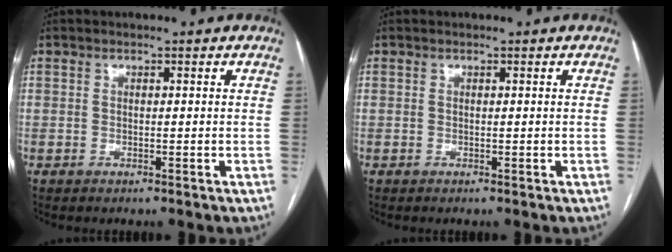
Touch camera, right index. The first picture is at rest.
{"total": 0.0}